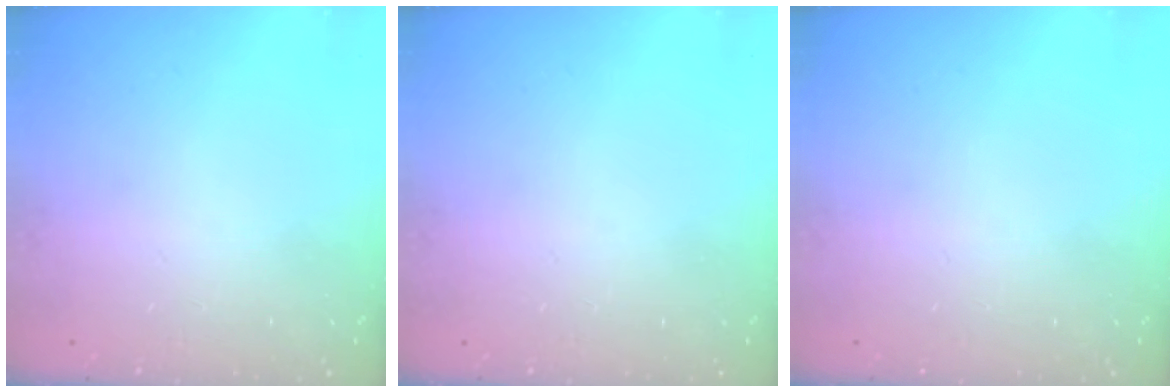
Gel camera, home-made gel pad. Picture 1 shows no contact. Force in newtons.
{"total": 0.0}
{"total": 0.0}